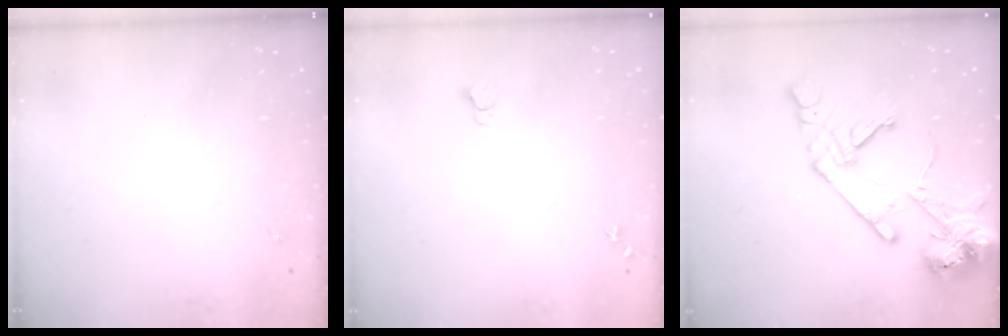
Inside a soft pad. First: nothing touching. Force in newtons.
{"total": 4.1, "press": 4.0, "slide": 0.5}
{"total": 18.1, "press": 17.9, "slide": 2.8}